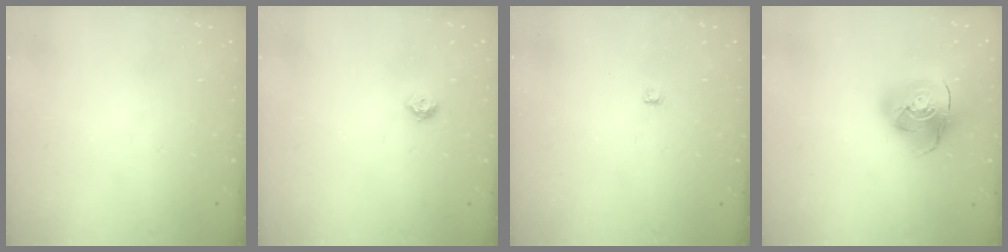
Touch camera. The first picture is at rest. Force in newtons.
{"total": 6.1, "press": 6.0, "slide": 0.9}
{"total": 2.8, "press": 2.8, "slide": 0.4}
{"total": 12.8, "press": 12.6, "slide": 1.9}